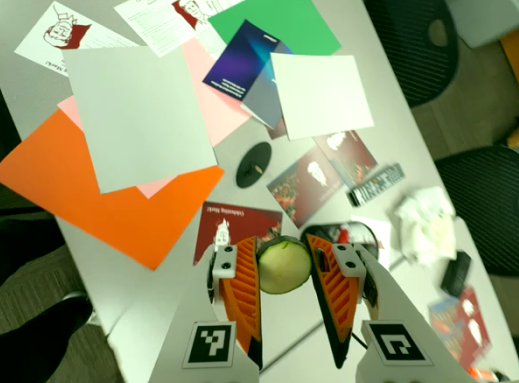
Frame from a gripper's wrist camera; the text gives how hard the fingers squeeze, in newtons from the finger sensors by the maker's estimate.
{"total": 11.4, "left": 11.8, "right": 11.1}